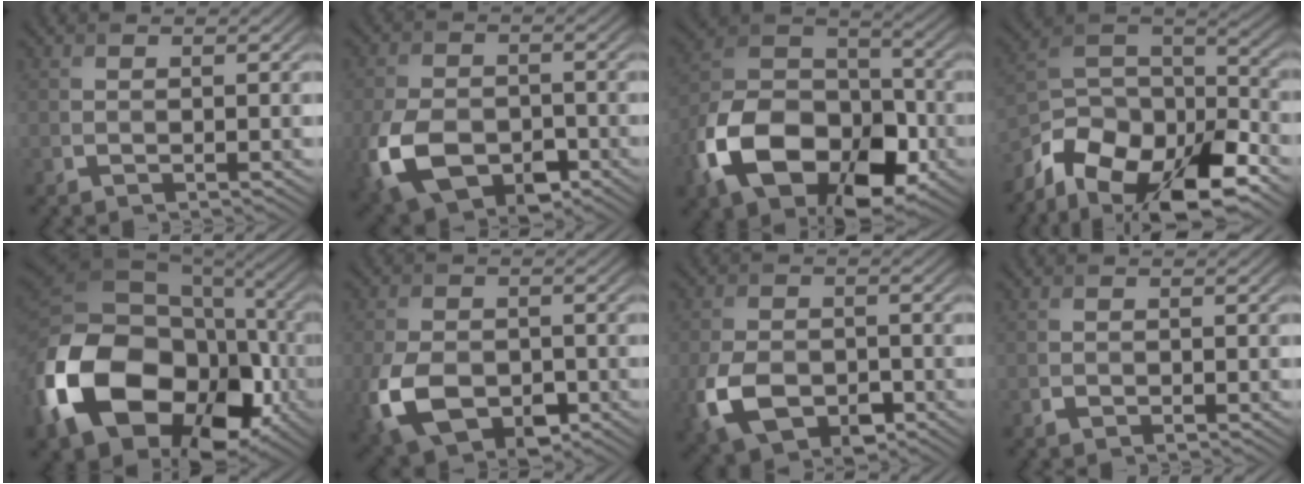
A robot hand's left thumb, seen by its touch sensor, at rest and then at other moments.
{"total": 10.9, "force": [-3.9, 7.3, 7.0], "torque": [-0.175, -0.035, -0.065]}
{"total": 16.4, "force": [-7.4, 10.3, 10.4], "torque": [-0.206, -0.033, -0.141]}
{"total": 15.9, "force": [-10.1, 7.7, 9.6], "torque": [-0.233, -0.027, -0.169]}
{"total": 20.9, "force": [-5.9, 14.7, 13.6], "torque": [-0.327, -0.040, -0.088]}
{"total": 9.9, "force": [-3.1, 6.8, 6.4], "torque": [-0.160, -0.038, -0.051]}
{"total": 8.4, "force": [-3.0, 5.7, 5.4], "torque": [-0.129, -0.029, -0.051]}
{"total": 0.9, "force": [-0.5, 0.6, 0.4], "torque": [-0.007, -0.004, -0.009]}